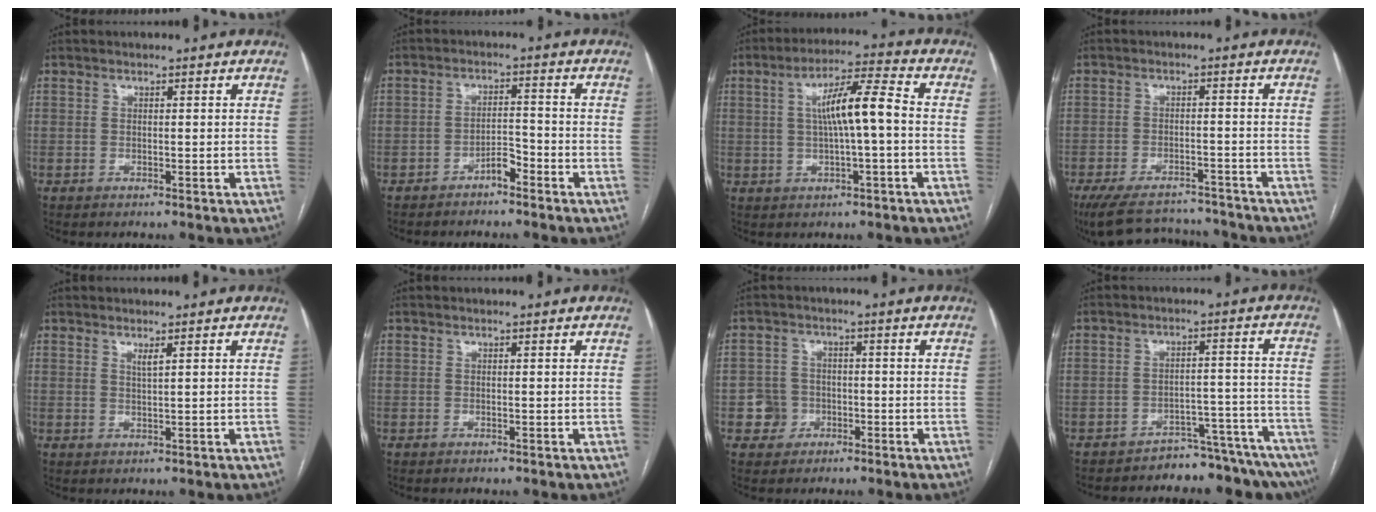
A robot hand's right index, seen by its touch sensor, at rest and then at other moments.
{"total": 3.5, "force": [-2.7, 1.2, 1.8], "torque": [-0.029, 0.008, -0.047]}
{"total": 8.9, "force": [0.3, 1.0, 8.9], "torque": [-0.157, 0.021, 0.003]}
{"total": 14.5, "force": [-13.2, 4.0, 4.7], "torque": [-0.100, 0.006, -0.187]}
{"total": 1.2, "force": [0.7, -0.1, 1.0], "torque": [-0.020, -0.005, 0.014]}
{"total": 0.0}
{"total": 4.3, "force": [-1.7, 4.0, 0.5], "torque": [-0.003, 0.020, -0.024]}
{"total": 14.0, "force": [-13.5, 2.7, 2.5], "torque": [0.005, 0.051, -0.171]}